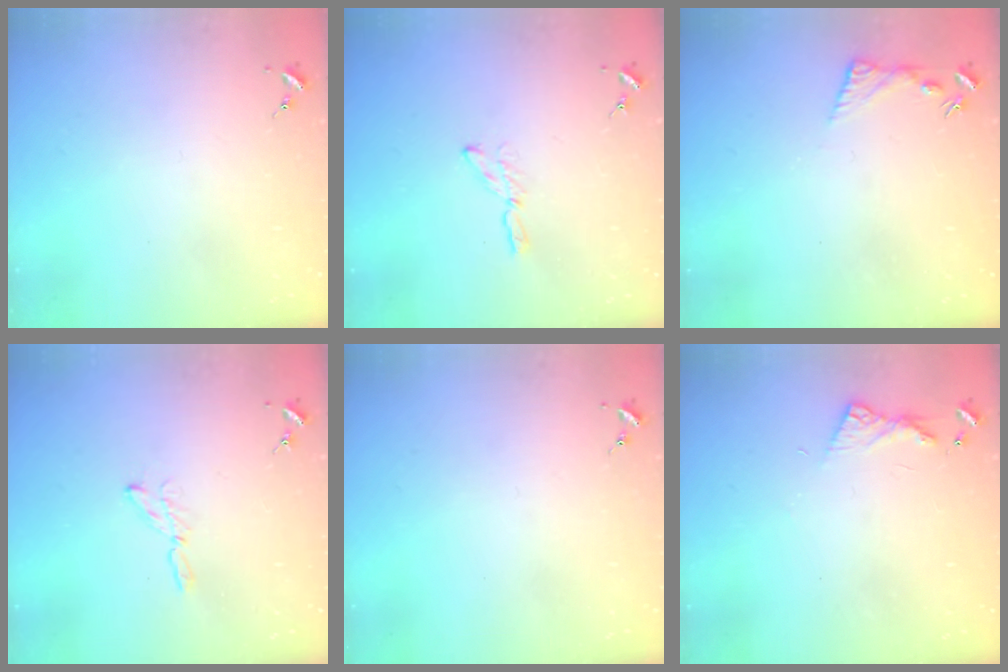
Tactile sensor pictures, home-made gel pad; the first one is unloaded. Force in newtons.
{"total": 4.5, "press": 4.5, "slide": 0.3}
{"total": 6.4, "press": 6.3, "slide": 0.7}
{"total": 3.8, "press": 3.8, "slide": 0.4}
{"total": 0.0}
{"total": 6.5, "press": 6.5, "slide": 0.8}